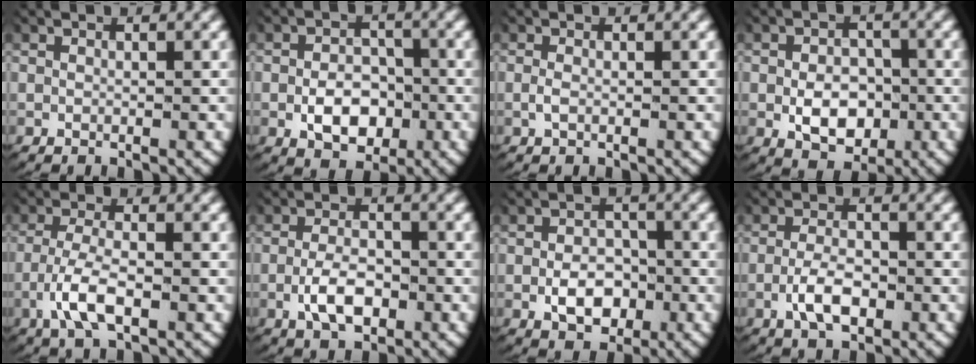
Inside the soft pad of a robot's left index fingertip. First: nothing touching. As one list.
[{"total": 4.7, "force": [-1.4, 3.4, 2.9], "torque": [-0.046, -0.016, -0.017]}, {"total": 0.7, "force": [-0.3, 0.2, 0.6], "torque": [-0.024, -0.008, 0.000]}, {"total": 4.7, "force": [-1.1, 3.4, 3.1], "torque": [-0.050, -0.023, -0.008]}, {"total": 4.3, "force": [-1.7, 1.6, 3.6], "torque": [-0.086, -0.016, -0.024]}, {"total": 3.8, "force": [-1.5, 2.0, 2.9], "torque": [-0.054, -0.011, -0.022]}, {"total": 4.1, "force": [-1.3, 2.9, 2.5], "torque": [-0.038, -0.014, -0.016]}, {"total": 3.5, "force": [-1.5, 1.7, 2.7], "torque": [-0.054, -0.011, -0.022]}]